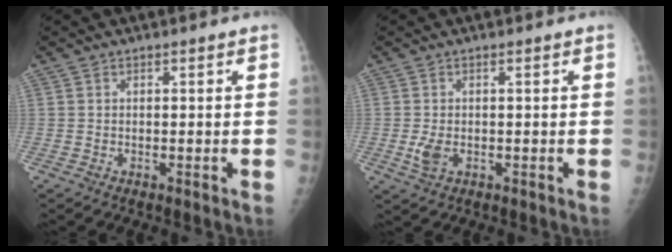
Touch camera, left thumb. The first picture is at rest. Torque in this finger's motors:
{"motor_torque": [0.47, 0.35, 0.35, 0.18, 0.01]}